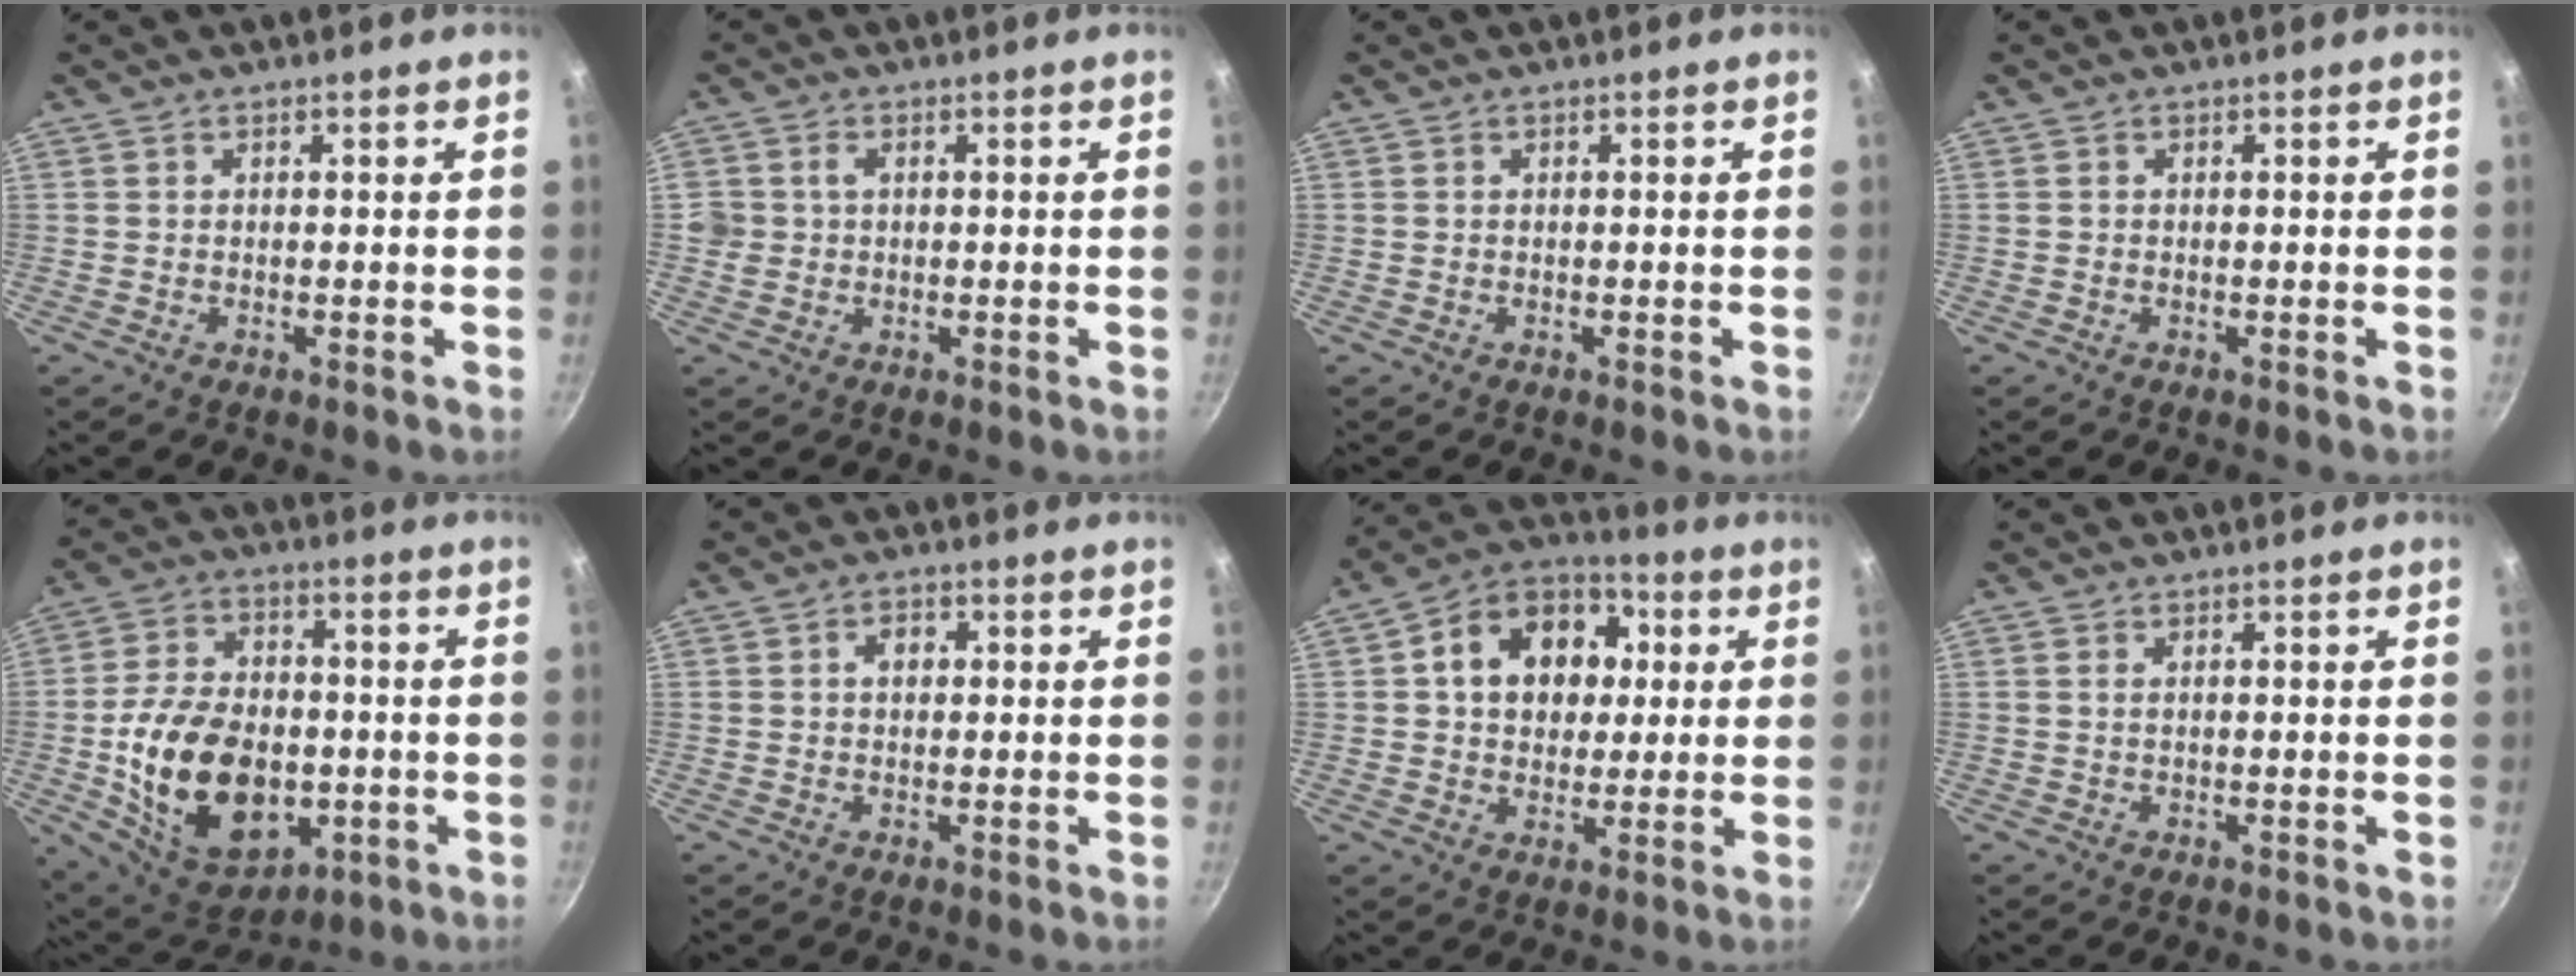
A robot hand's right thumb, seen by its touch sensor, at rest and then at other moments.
{"total": 2.5, "force": [0.3, 2.1, 1.3], "torque": [-0.013, 0.009, 0.007]}
{"total": 0.0}
{"total": 0.0}
{"total": 22.0, "force": [-3.6, 14.8, 15.9], "torque": [-0.252, 0.018, -0.044]}
{"total": 2.9, "force": [0.5, 2.1, 2.0], "torque": [-0.018, 0.009, 0.006]}
{"total": 16.0, "force": [3.2, 12.2, 9.9], "torque": [-0.127, 0.021, 0.037]}
{"total": 0.8, "force": [0.2, 0.3, 0.7], "torque": [-0.013, 0.001, 0.004]}